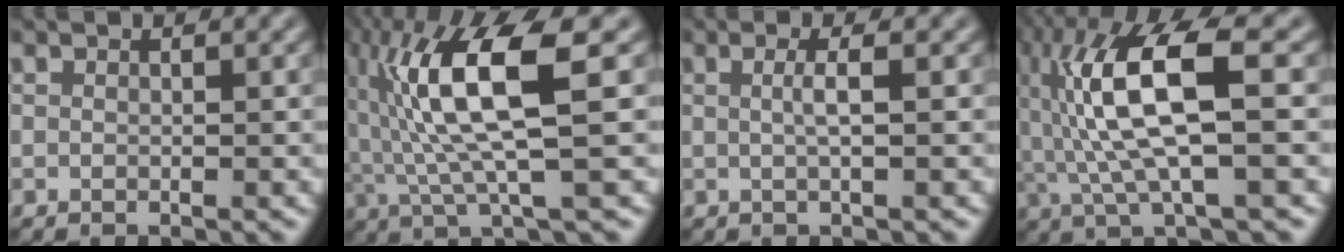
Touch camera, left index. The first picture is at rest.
{"total": 9.3, "force": [1.1, 1.8, 9.0], "torque": [-0.176, 0.004, 0.033]}
{"total": 1.7, "force": [-0.5, 0.1, 1.6], "torque": [-0.027, 0.006, -0.008]}
{"total": 9.5, "force": [0.2, 2.2, 9.2], "torque": [-0.191, 0.013, 0.012]}